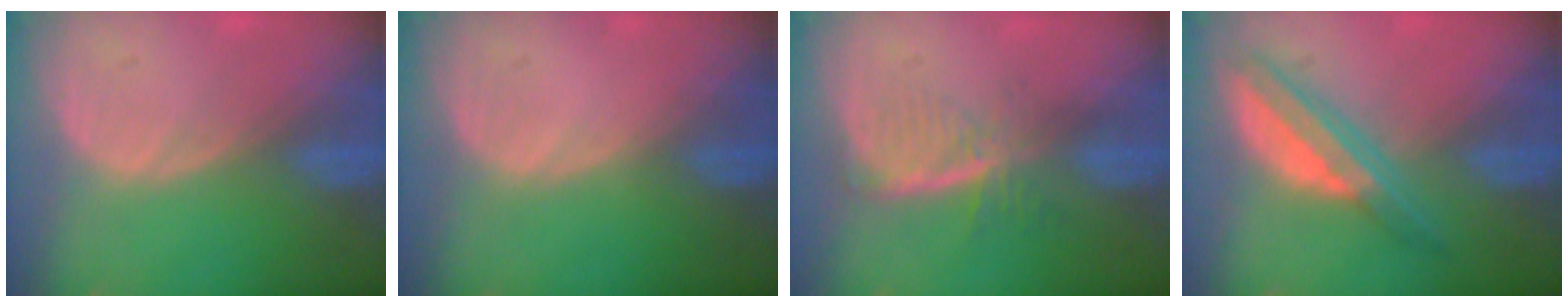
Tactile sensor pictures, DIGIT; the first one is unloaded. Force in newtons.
{"total": 0.0}
{"total": 5.9, "press": 5.1, "slide": 3.0}
{"total": 6.8, "press": 5.8, "slide": 3.6}